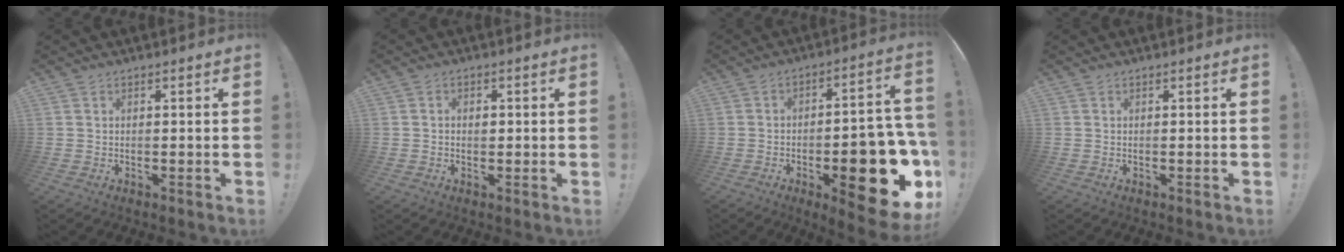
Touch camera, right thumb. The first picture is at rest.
{"total": 1.5, "force": [-0.3, 1.3, 0.8], "torque": [-0.011, 0.005, -0.007]}
{"total": 22.2, "force": [-7.7, 8.3, 19.2], "torque": [-0.237, 0.039, -0.103]}
{"total": 0.0}